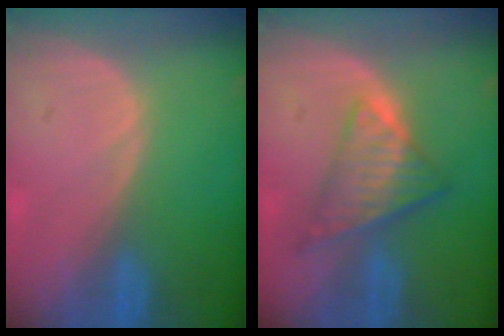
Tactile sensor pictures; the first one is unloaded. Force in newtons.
{"total": 7.5, "press": 6.3, "slide": 4.0}